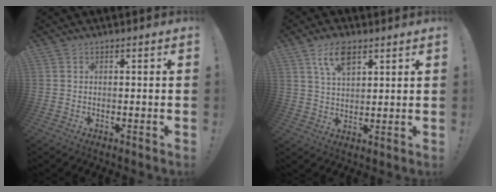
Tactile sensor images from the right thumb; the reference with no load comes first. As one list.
[{"total": 8.2, "force": [4.7, 3.8, 5.6], "torque": [-0.093, -0.009, 0.085]}]